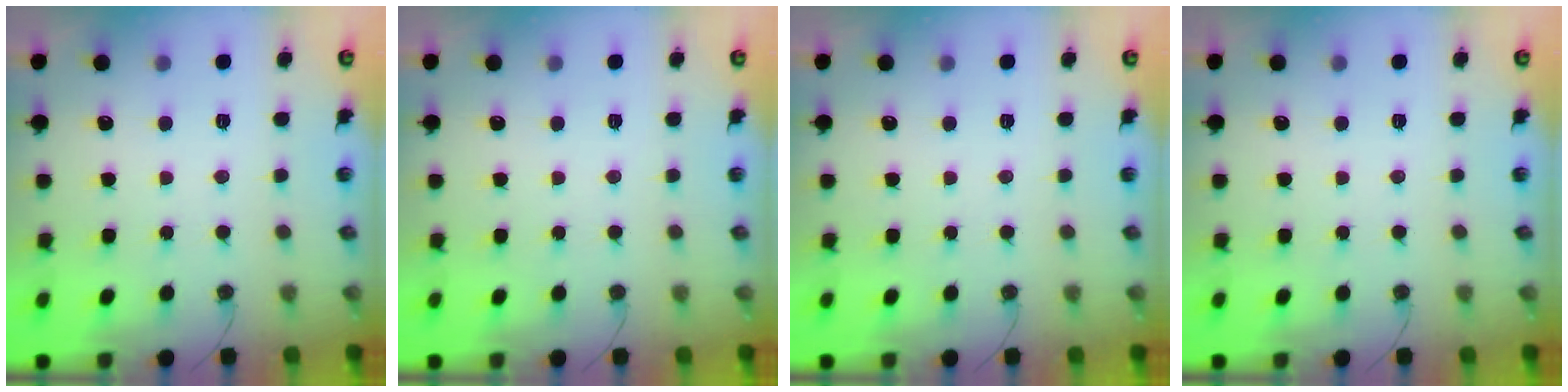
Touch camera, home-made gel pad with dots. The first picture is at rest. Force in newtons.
{"total": 0.0}
{"total": 0.0}
{"total": 0.0}